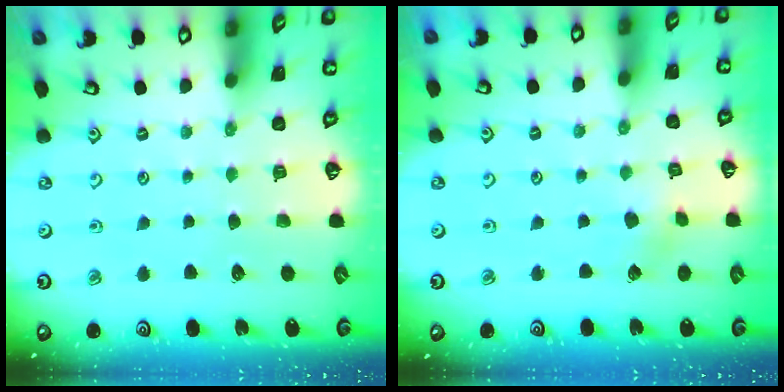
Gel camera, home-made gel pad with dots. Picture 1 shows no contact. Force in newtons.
{"total": 2.6, "press": 2.5, "slide": 0.8}